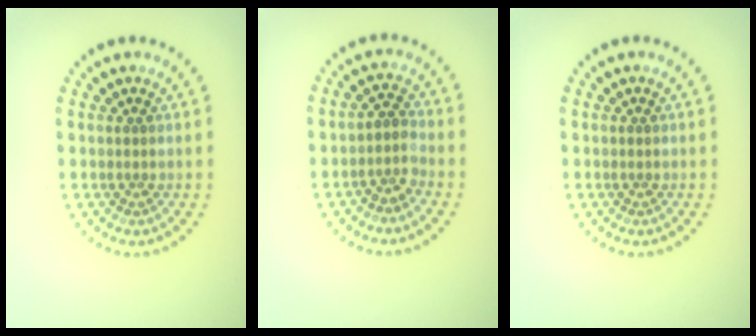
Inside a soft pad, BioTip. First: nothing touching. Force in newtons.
{"total": 1.9, "press": 1.4, "slide": 1.2}
{"total": 0.0}